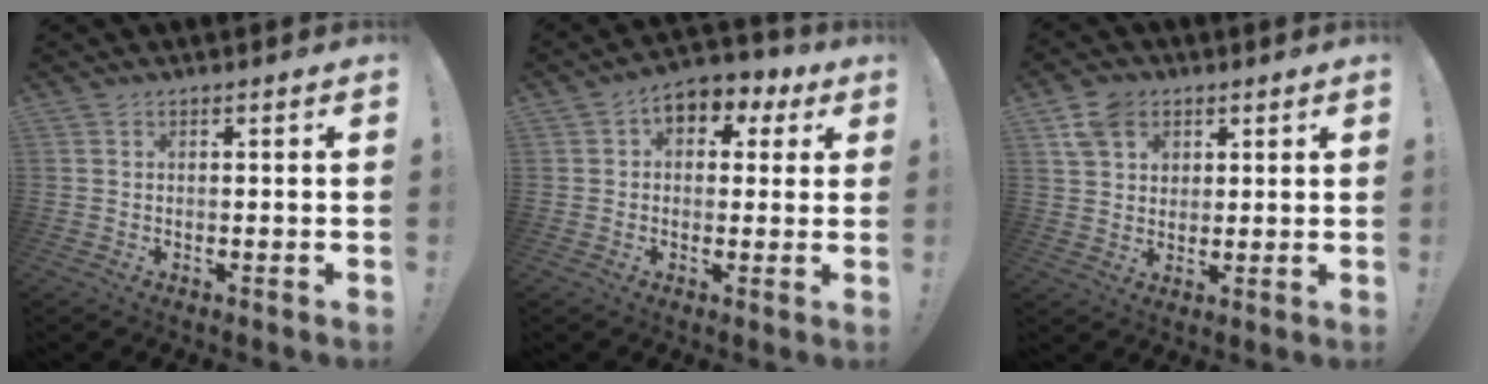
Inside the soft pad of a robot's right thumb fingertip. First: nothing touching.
{"total": 6.7, "force": [1.7, 5.2, 3.8], "torque": [-0.039, -0.005, 0.032]}
{"total": 9.0, "force": [4.5, 6.8, 3.8], "torque": [-0.065, -0.009, 0.089]}